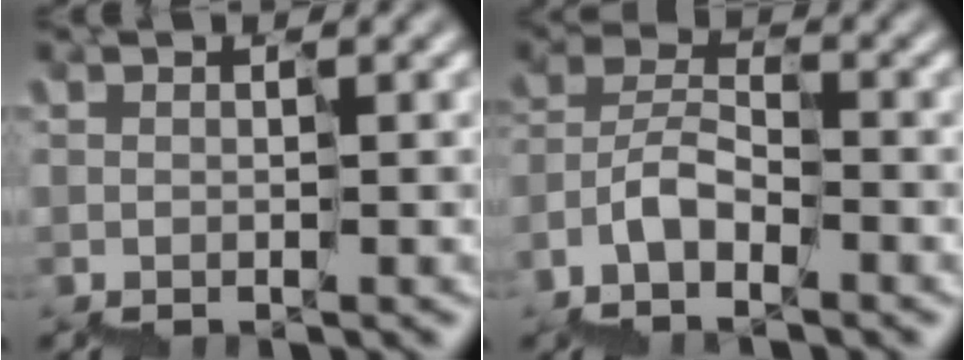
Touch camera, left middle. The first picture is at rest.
{"total": 4.4, "force": [-3.2, 2.1, 2.0], "torque": [-0.038, 0.017, -0.058]}